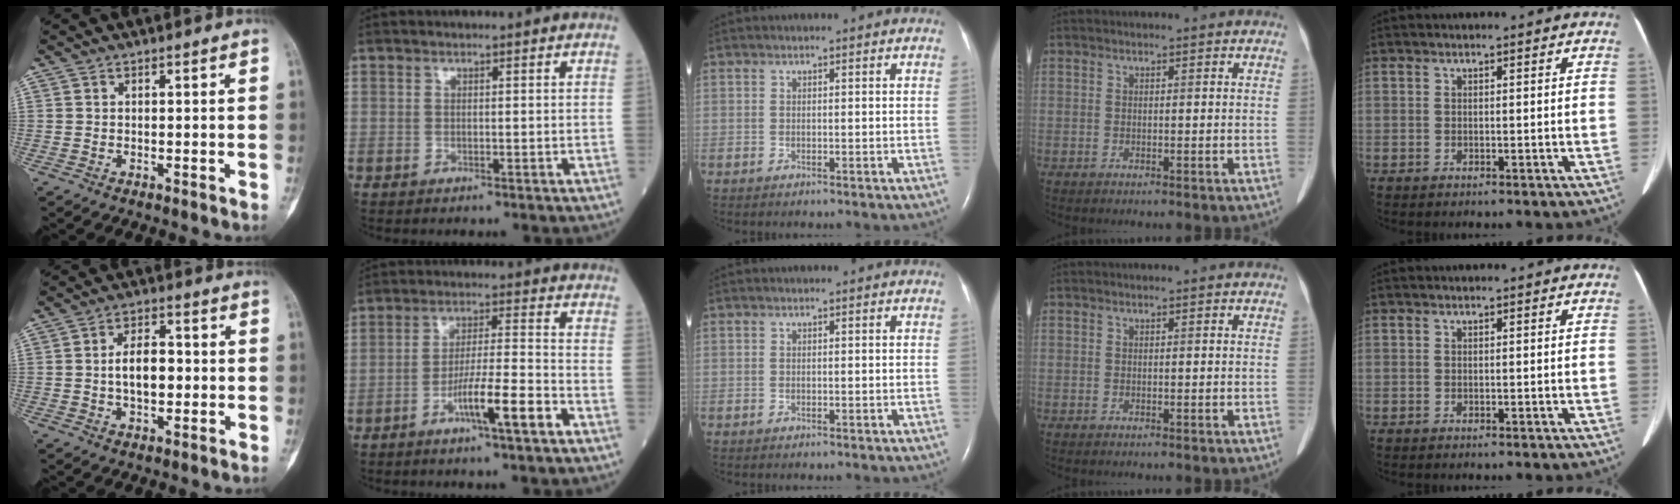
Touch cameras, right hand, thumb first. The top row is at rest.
{"thumb": {"total": 7.4, "force": [-0.2, 4.2, 6.1], "torque": [-0.087, 0.013, -0.009]}, "index": {"total": 8.8, "force": [-4.5, 0.1, 7.6], "torque": [-0.135, 0.001, -0.079]}}